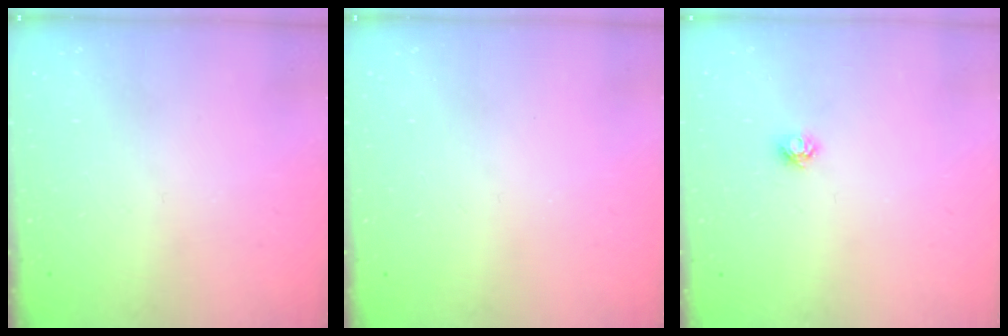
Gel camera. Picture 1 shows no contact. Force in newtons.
{"total": 0.0}
{"total": 5.3, "press": 5.2, "slide": 0.5}